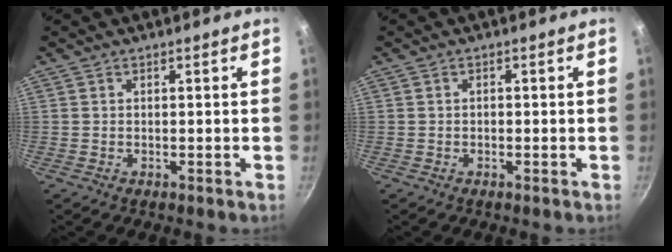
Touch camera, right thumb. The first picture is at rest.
{"total": 0.5, "force": [-0.1, 0.4, 0.3], "torque": [-0.007, 0.005, -0.001]}